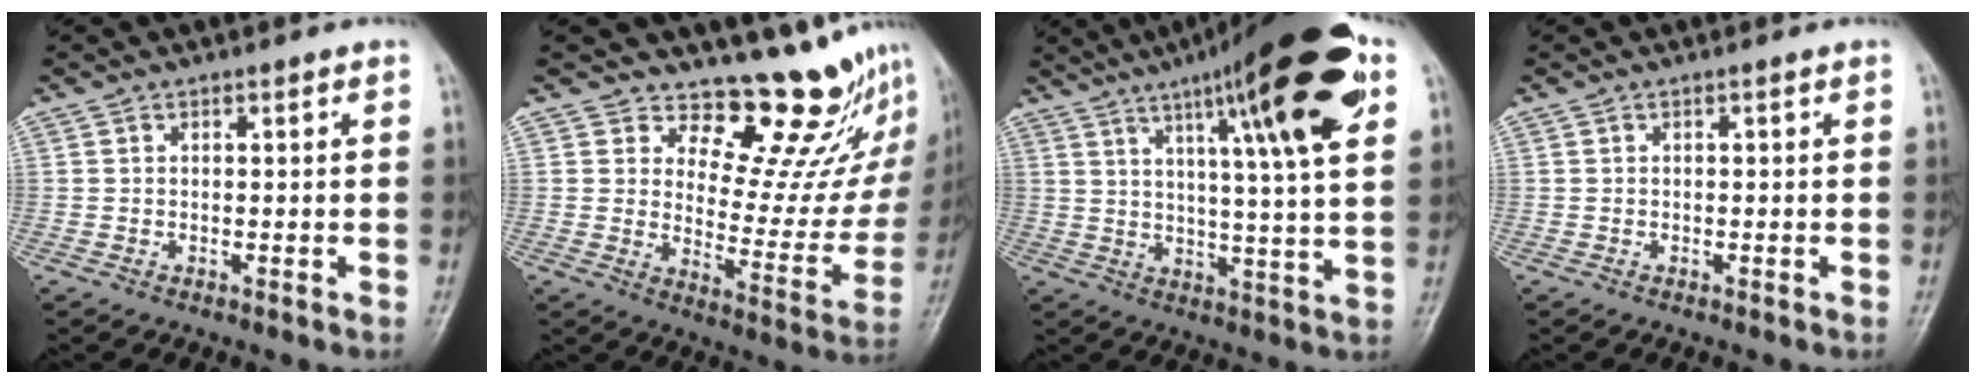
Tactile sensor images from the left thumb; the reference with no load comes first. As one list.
[{"total": 15.6, "force": [13.7, 5.5, 5.2], "torque": [-0.016, -0.139, 0.175]}, {"total": 22.8, "force": [11.1, 3.5, 19.6], "torque": [-0.279, -0.017, 0.163]}, {"total": 0.0}]